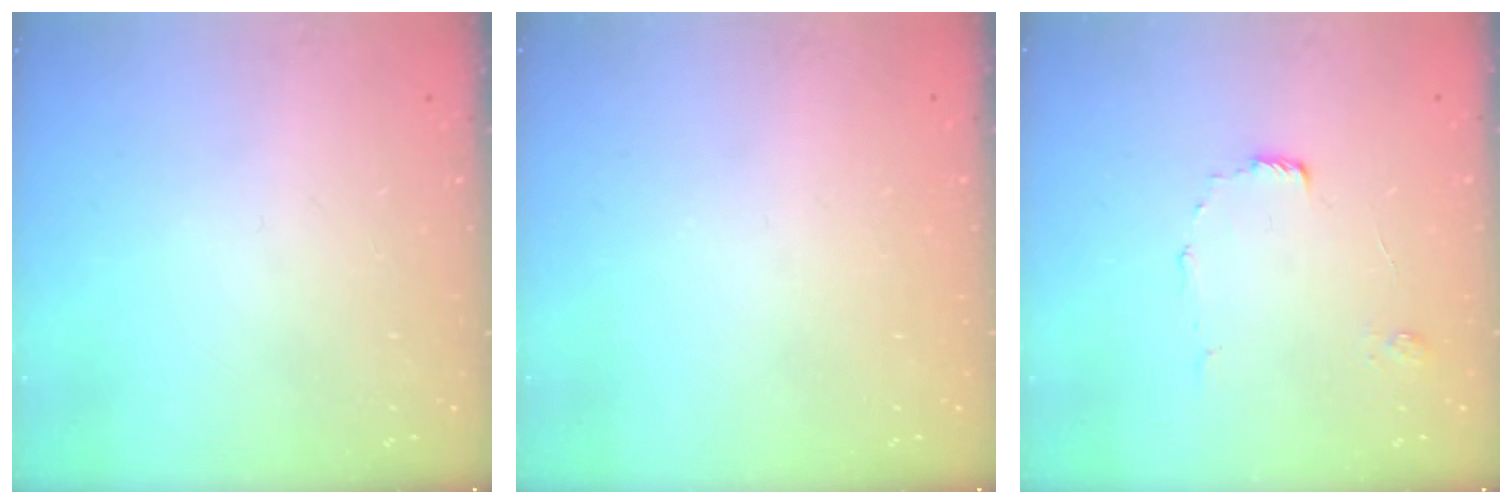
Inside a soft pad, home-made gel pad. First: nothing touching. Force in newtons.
{"total": 1.5, "press": 1.5, "slide": 0.1}
{"total": 6.9, "press": 6.9, "slide": 0.6}